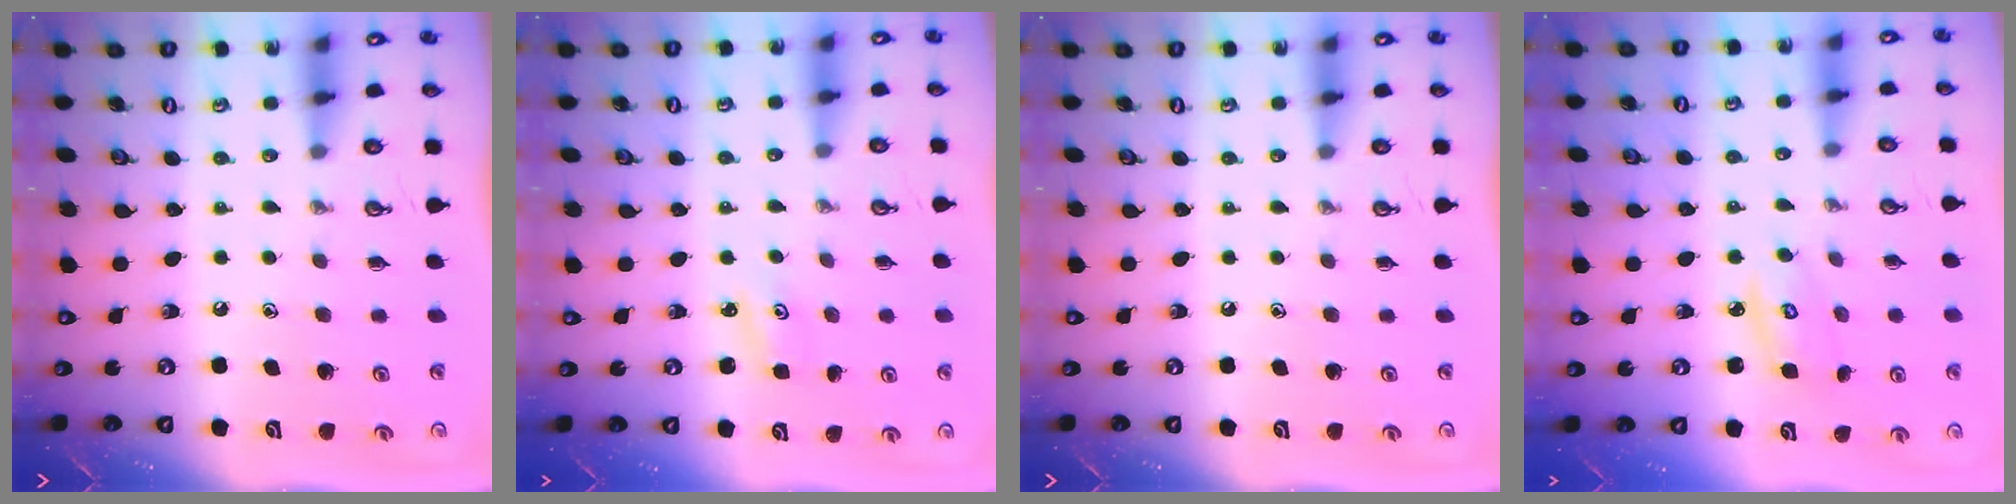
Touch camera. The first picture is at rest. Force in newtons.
{"total": 2.0, "press": 2.0, "slide": 0.3}
{"total": 0.0}
{"total": 3.8, "press": 3.8, "slide": 0.3}